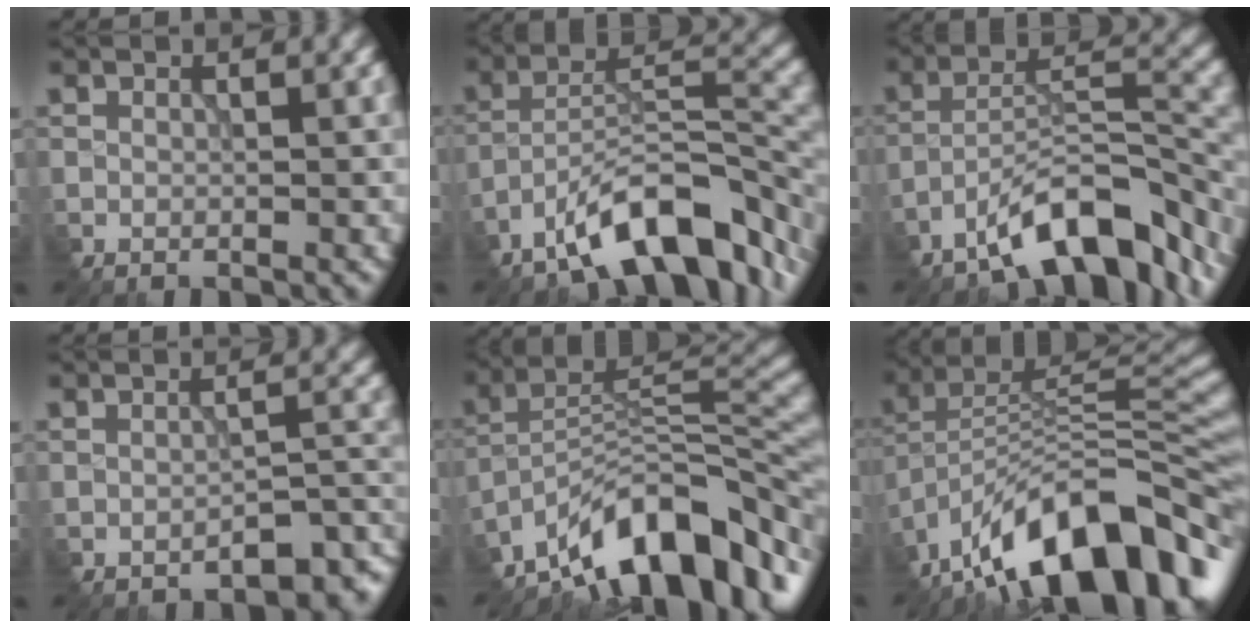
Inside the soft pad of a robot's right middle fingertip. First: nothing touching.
{"total": 10.5, "force": [-7.1, 3.6, 6.9], "torque": [-0.108, 0.008, -0.129]}
{"total": 9.3, "force": [-6.8, 2.7, 5.7], "torque": [-0.092, 0.010, -0.118]}
{"total": 3.7, "force": [-3.2, 0.9, 1.7], "torque": [-0.024, 0.006, -0.043]}
{"total": 11.2, "force": [-8.0, 4.3, 6.5], "torque": [-0.088, 0.020, -0.154]}
{"total": 14.4, "force": [-9.3, 5.6, 9.5], "torque": [-0.158, 0.031, -0.166]}